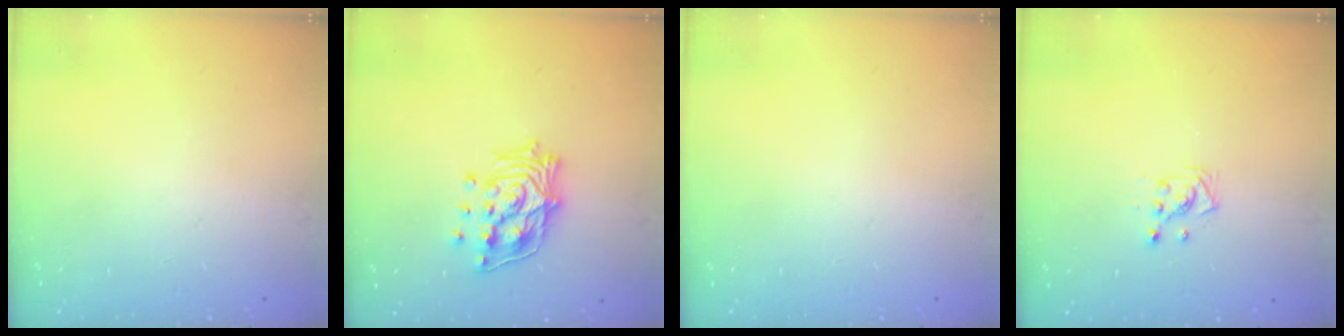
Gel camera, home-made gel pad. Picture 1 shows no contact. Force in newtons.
{"total": 14.0, "press": 13.9, "slide": 1.7}
{"total": 0.0}
{"total": 3.3, "press": 3.2, "slide": 0.5}